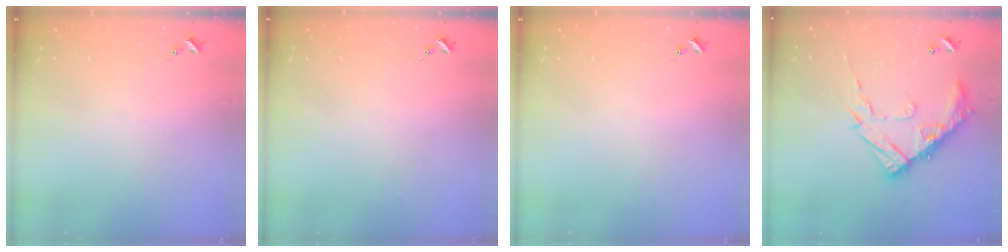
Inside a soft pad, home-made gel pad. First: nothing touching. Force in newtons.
{"total": 0.0}
{"total": 0.0}
{"total": 17.4, "press": 17.3, "slide": 1.3}